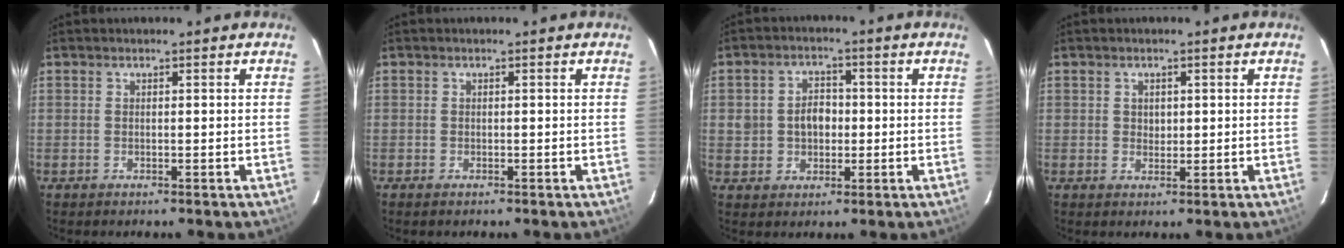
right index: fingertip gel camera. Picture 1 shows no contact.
{"total": 0.7, "force": [-0.6, 0.4, 0.2], "torque": [-0.005, -0.003, -0.011]}
{"total": 5.5, "force": [-0.1, 4.5, 3.0], "torque": [-0.056, 0.015, 0.005]}
{"total": 1.7, "force": [0.4, 1.6, 0.5], "torque": [-0.004, 0.004, 0.008]}